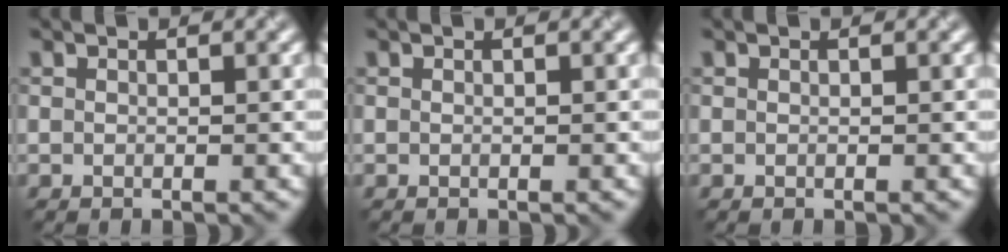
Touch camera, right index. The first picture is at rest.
{"total": 0.0}
{"total": 0.0}